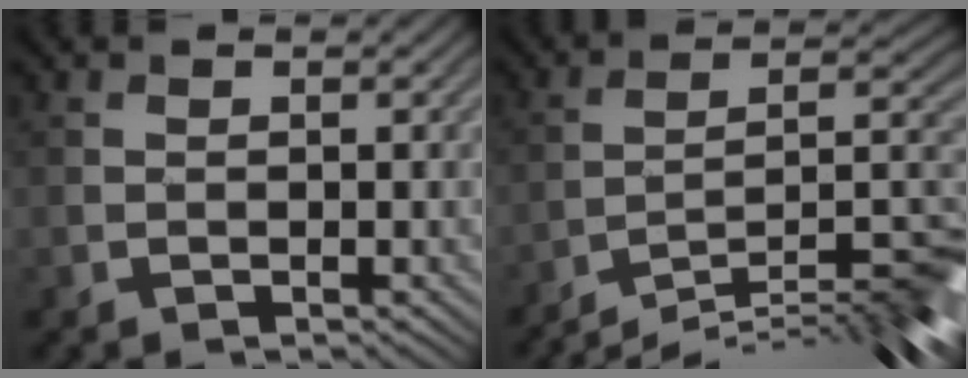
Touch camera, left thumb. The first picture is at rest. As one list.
[{"total": 12.6, "force": [-10.3, 1.2, 7.0], "torque": [-0.104, 0.012, -0.168]}]